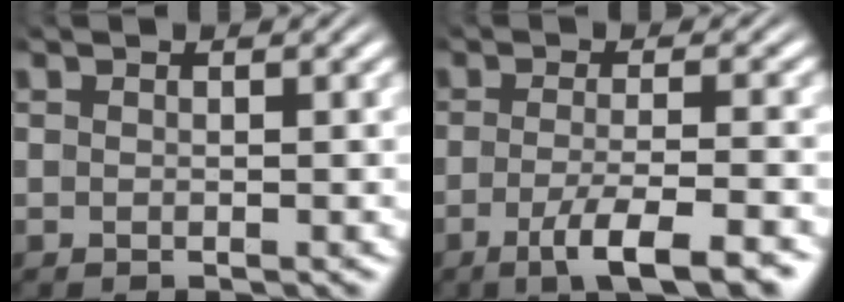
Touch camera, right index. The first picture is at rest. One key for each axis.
{"total": 6.1, "fx": -3.9, "fy": 1.0, "fz": 4.7, "tx": -0.078, "ty": -0.025, "tz": -0.051}